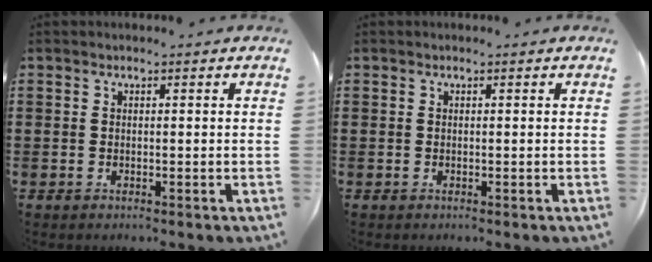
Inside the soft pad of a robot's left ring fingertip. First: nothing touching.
{"total": 0.0}